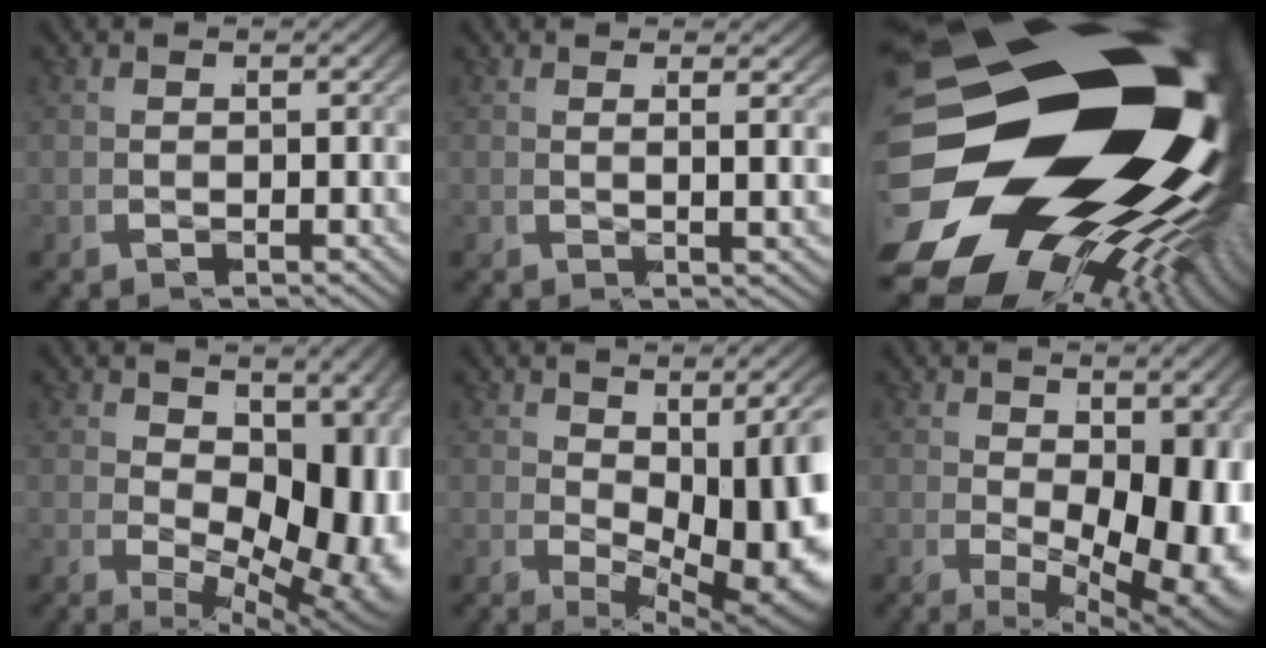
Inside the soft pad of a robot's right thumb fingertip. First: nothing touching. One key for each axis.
{"total": 1.4, "fx": 1.0, "fy": -0.7, "fz": 0.6, "tx": -0.011, "ty": 0.008, "tz": 0.017}
{"total": 44.8, "fx": -2.7, "fy": 27.9, "fz": 35.0, "tx": -0.491, "ty": -0.072, "tz": -0.023}
{"total": 10.8, "fx": -0.7, "fy": 5.9, "fz": 9.0, "tx": -0.146, "ty": -0.049, "tz": 0.023}
{"total": 9.8, "fx": -0.2, "fy": 4.7, "fz": 8.6, "tx": -0.119, "ty": -0.025, "tz": 0.027}
{"total": 10.7, "fx": -1.3, "fy": 5.6, "fz": 9.1, "tx": -0.137, "ty": -0.039, "tz": 0.011}